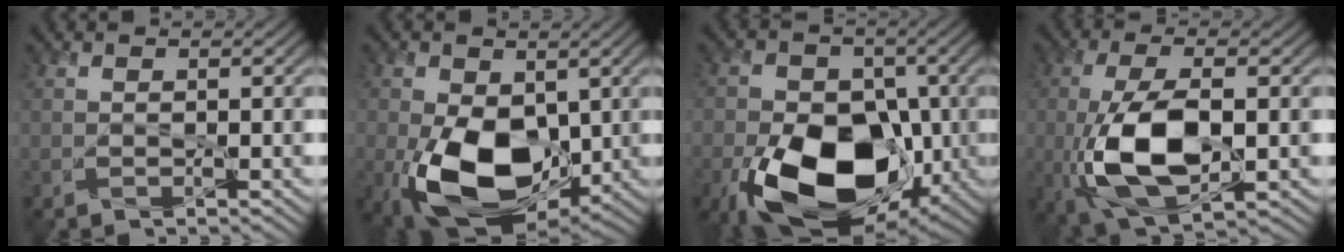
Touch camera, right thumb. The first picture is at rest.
{"total": 13.7, "force": [-2.7, 8.2, 10.6], "torque": [-0.214, -0.025, -0.057]}
{"total": 16.9, "force": [-6.2, 10.8, 11.5], "torque": [-0.186, -0.042, -0.104]}
{"total": 11.5, "force": [-2.7, 4.7, 10.1], "torque": [-0.217, -0.005, -0.047]}